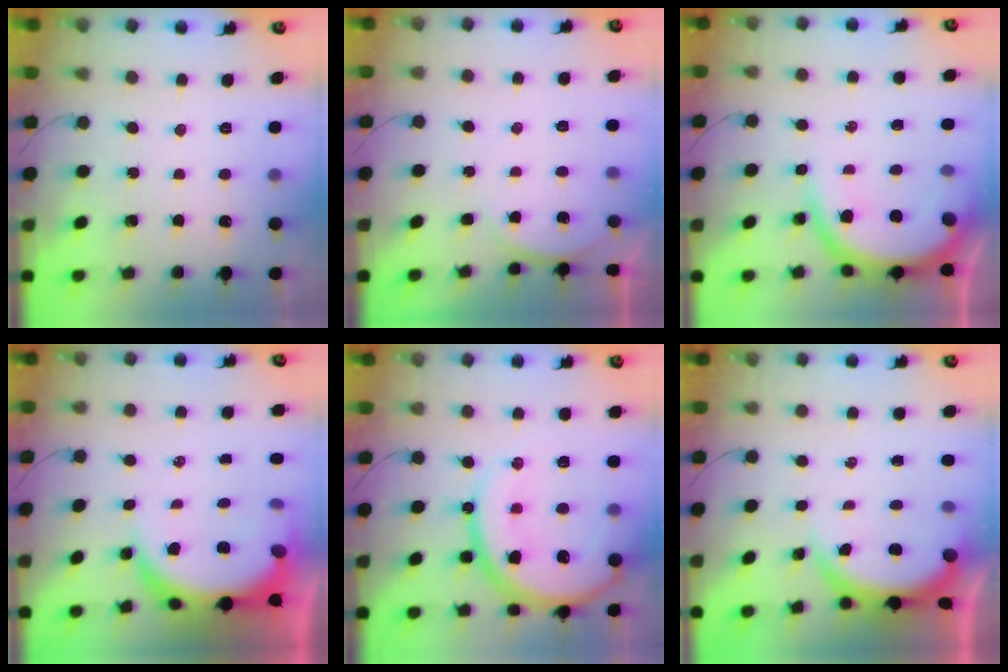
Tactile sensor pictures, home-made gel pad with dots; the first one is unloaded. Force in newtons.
{"total": 2.7, "press": 2.3, "slide": 1.4}
{"total": 10.9, "press": 10.9, "slide": 0.6}
{"total": 9.6, "press": 9.6, "slide": 1.2}
{"total": 21.5, "press": 21.4, "slide": 2.4}
{"total": 3.8, "press": 3.8, "slide": 0.1}